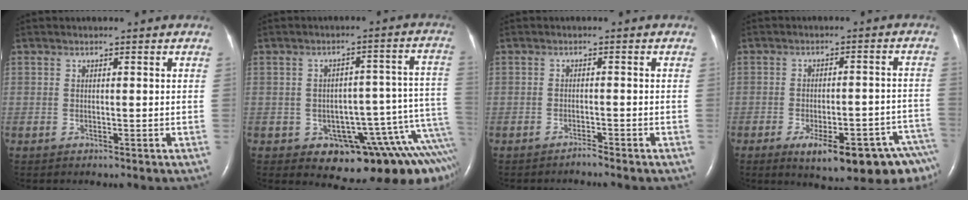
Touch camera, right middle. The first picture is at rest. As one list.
[{"total": 14.1, "force": [-7.8, 4.8, 10.7], "torque": [-0.055, 0.056, -0.093]}, {"total": 1.1, "force": [-1.1, -0.1, 0.2], "torque": [-0.004, -0.001, -0.017]}, {"total": 16.6, "force": [-11.3, 3.5, 11.7], "torque": [-0.092, 0.020, -0.146]}]